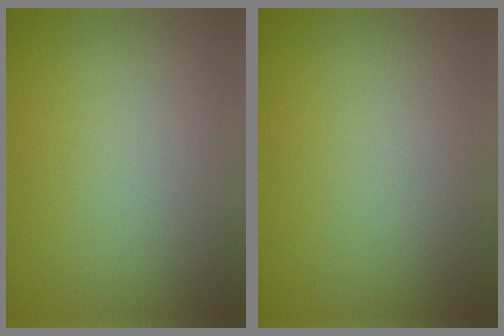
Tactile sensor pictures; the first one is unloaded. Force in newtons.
{"total": 0.0}